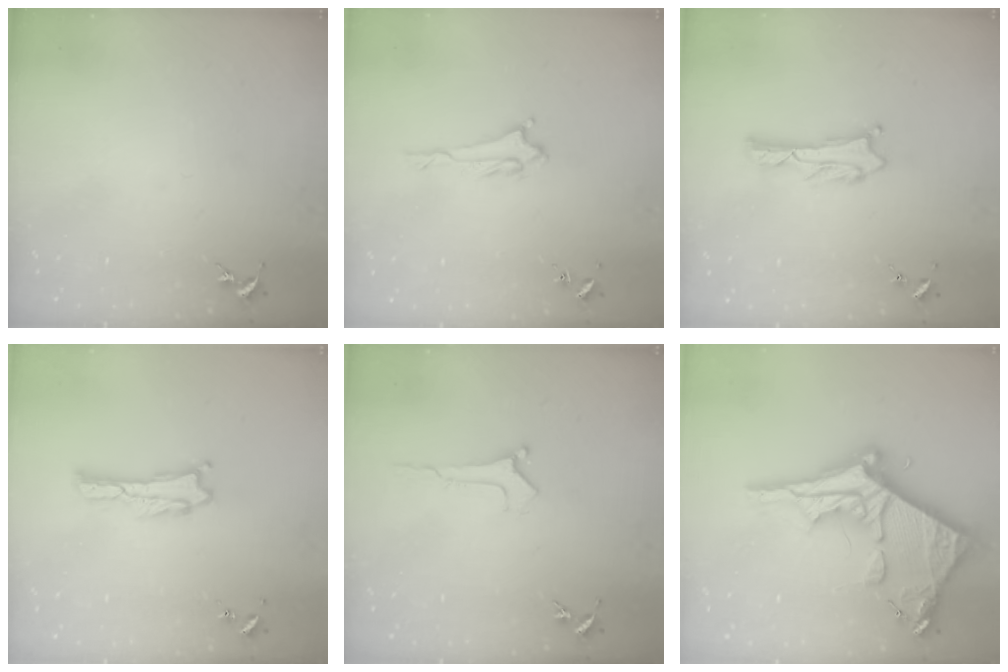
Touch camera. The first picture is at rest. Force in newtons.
{"total": 1.7, "press": 1.7, "slide": 0.3}
{"total": 1.1, "press": 1.1, "slide": 0.2}
{"total": 0.6, "press": 0.5, "slide": 0.2}
{"total": 0.0}
{"total": 11.4, "press": 11.3, "slide": 1.2}